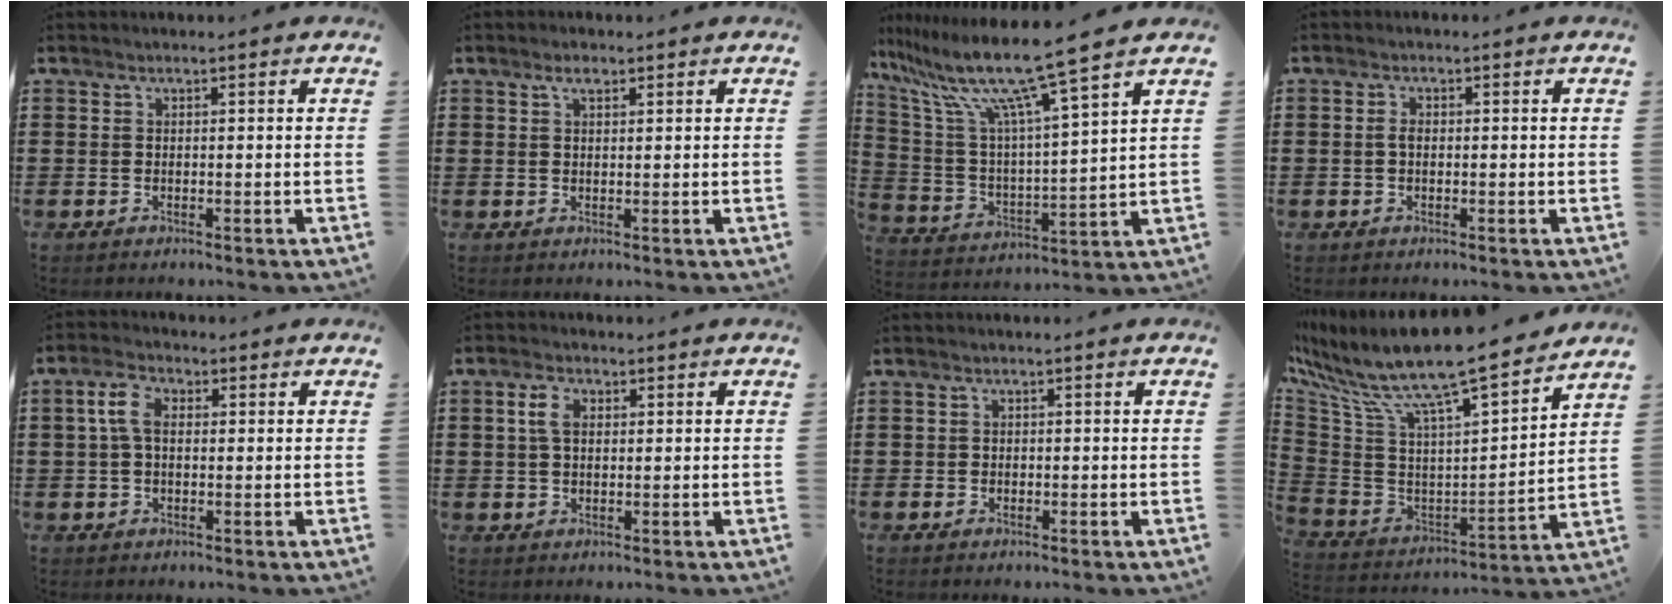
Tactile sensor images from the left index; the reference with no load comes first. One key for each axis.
{"total": 2.0, "fx": 1.2, "fy": 0.8, "fz": 1.4, "tx": -0.031, "ty": 0.005, "tz": 0.021}
{"total": 11.8, "fx": 9.3, "fy": -0.6, "fz": 7.3, "tx": -0.179, "ty": -0.061, "tz": 0.148}
{"total": 1.6, "fx": -0.1, "fy": 0.9, "fz": 1.3, "tx": -0.027, "ty": 0.003, "tz": -0.002}
{"total": 5.1, "fx": 1.0, "fy": 2.9, "fz": 4.0, "tx": -0.093, "ty": 0.011, "tz": 0.014}
{"total": 3.8, "fx": 1.0, "fy": 2.3, "fz": 2.8, "tx": -0.062, "ty": 0.011, "tz": 0.017}
{"total": 0.9, "fx": 0.0, "fy": 0.8, "fz": 0.2, "tx": -0.007, "ty": 0.005, "tz": -0.001}
{"total": 11.2, "fx": 9.7, "fy": 0.4, "fz": 5.6, "tx": -0.146, "ty": -0.080, "tz": 0.159}